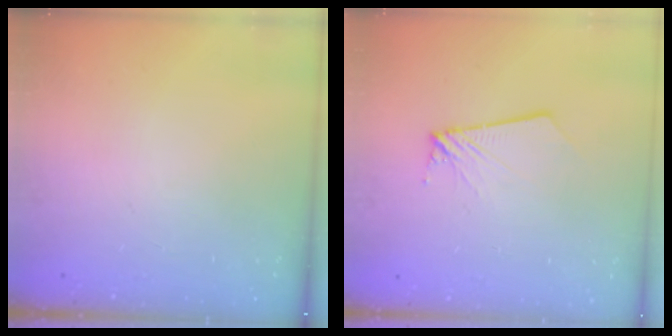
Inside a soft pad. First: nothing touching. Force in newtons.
{"total": 2.8, "press": 2.8, "slide": 0.3}